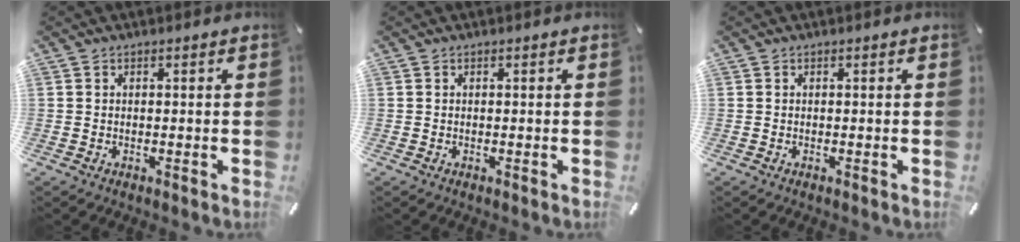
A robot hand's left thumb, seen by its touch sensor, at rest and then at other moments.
{"total": 0.0}
{"total": 0.0}